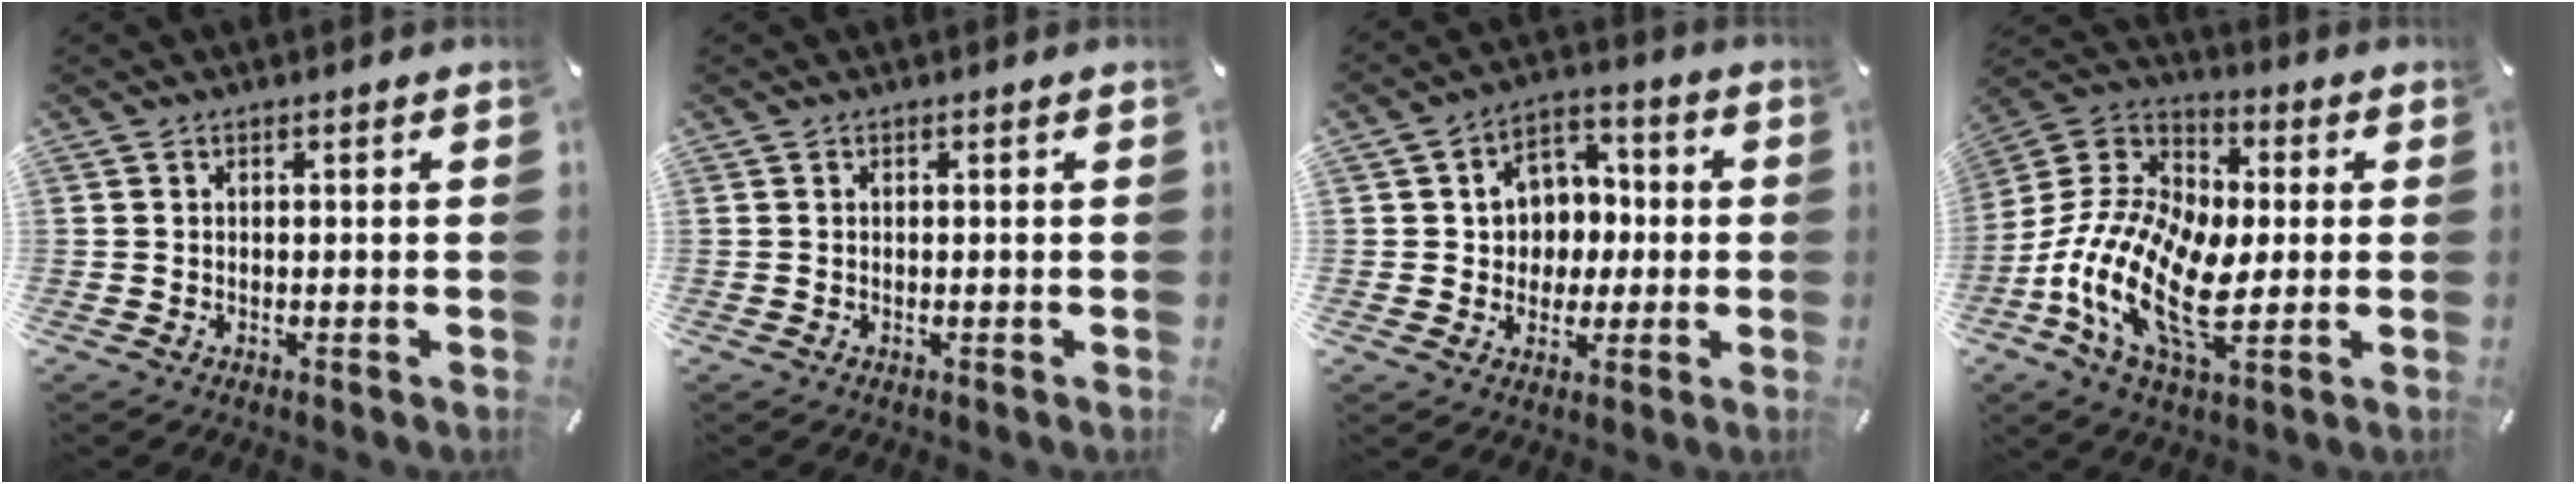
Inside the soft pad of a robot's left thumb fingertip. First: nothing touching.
{"total": 0.0}
{"total": 8.5, "force": [-0.4, 8.0, 2.8], "torque": [-0.044, 0.013, -0.006]}
{"total": 17.5, "force": [-5.0, 9.4, 14.0], "torque": [-0.318, -0.005, -0.096]}